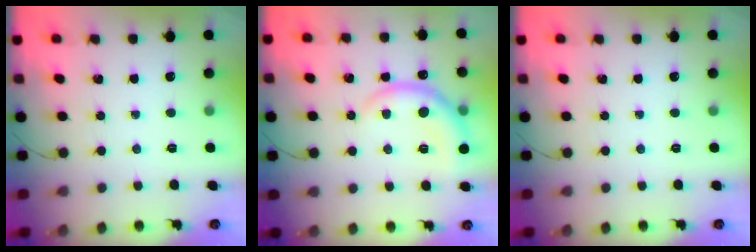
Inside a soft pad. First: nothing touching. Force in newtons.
{"total": 8.6, "press": 8.5, "slide": 0.5}
{"total": 0.0}